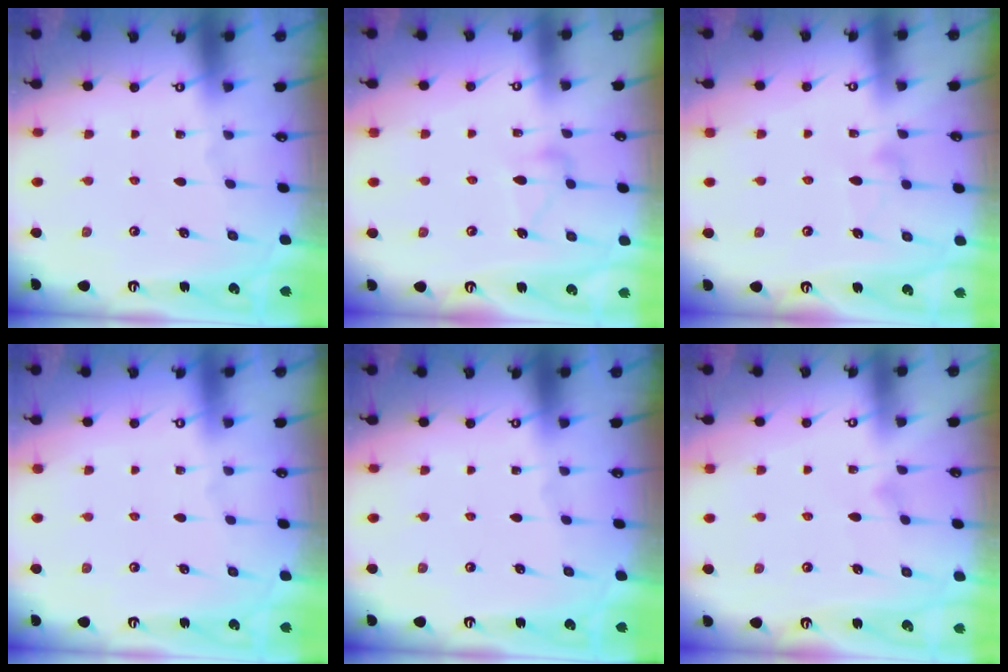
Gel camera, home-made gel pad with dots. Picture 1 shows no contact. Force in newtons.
{"total": 7.9, "press": 7.9, "slide": 0.3}
{"total": 7.7, "press": 7.7, "slide": 0.4}
{"total": 3.9, "press": 3.9, "slide": 0.1}
{"total": 0.0}
{"total": 5.0, "press": 4.9, "slide": 0.3}